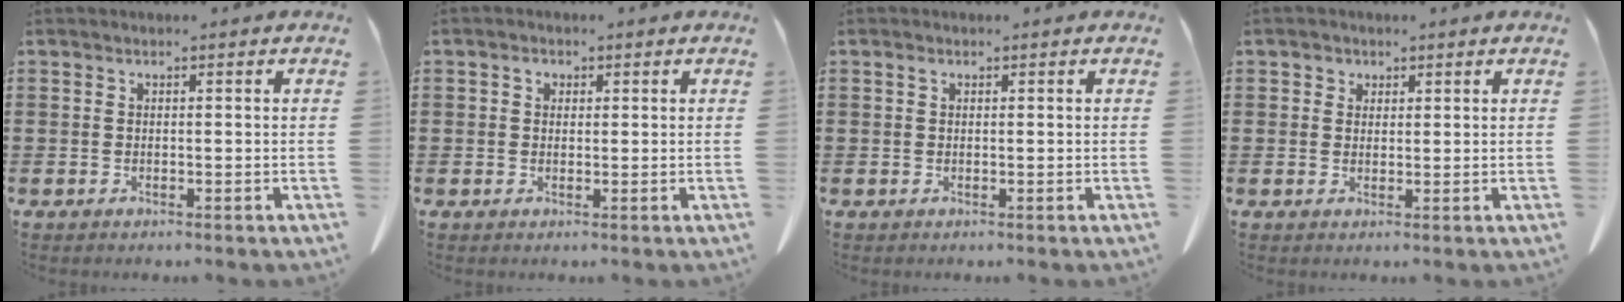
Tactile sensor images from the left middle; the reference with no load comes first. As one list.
[{"total": 1.2, "force": [0.3, 1.0, 0.5], "torque": [-0.013, 0.008, 0.006]}, {"total": 0.7, "force": [0.3, 0.4, 0.5], "torque": [-0.012, 0.004, 0.006]}, {"total": 1.6, "force": [1.0, 1.2, 0.2], "torque": [0.000, 0.003, 0.017]}]